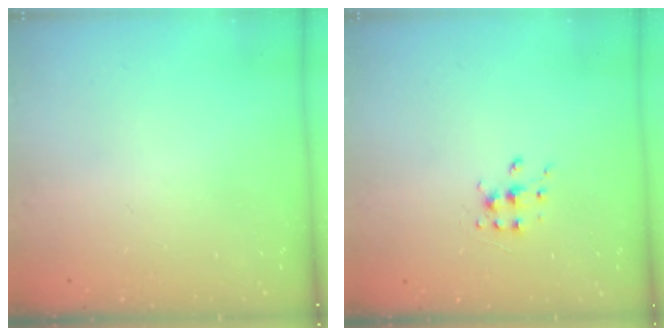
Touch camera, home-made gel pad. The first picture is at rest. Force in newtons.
{"total": 5.5, "press": 5.5, "slide": 0.4}